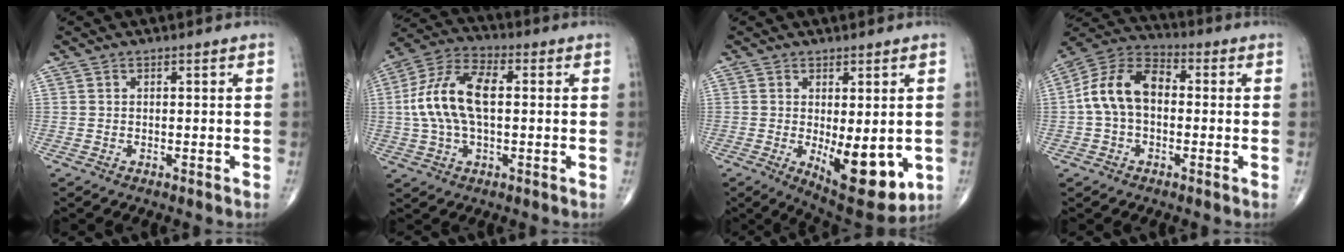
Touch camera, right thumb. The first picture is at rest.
{"total": 14.1, "force": [0.9, 7.6, 11.9], "torque": [-0.239, 0.027, 0.012]}
{"total": 12.5, "force": [-2.4, 5.1, 11.2], "torque": [-0.138, -0.027, -0.017]}
{"total": 11.9, "force": [-0.1, 7.9, 9.0], "torque": [-0.161, 0.035, -0.015]}